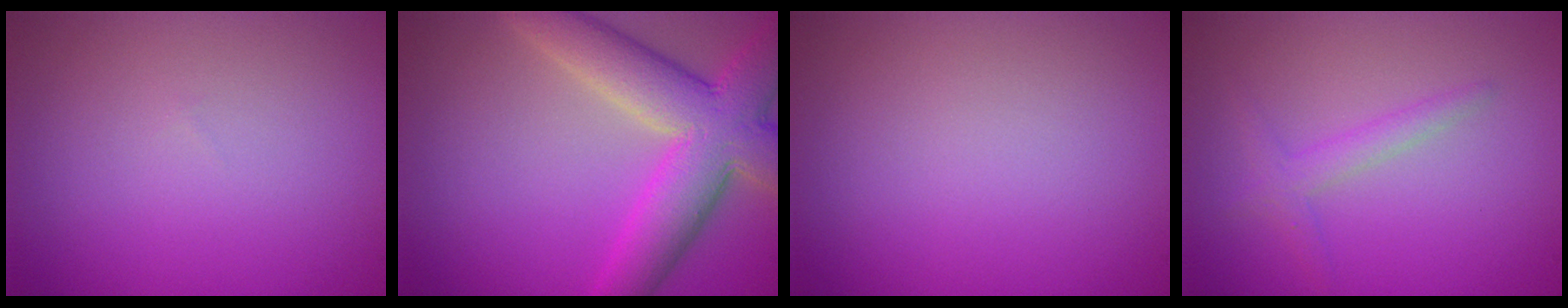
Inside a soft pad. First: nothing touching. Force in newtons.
{"total": 8.6, "press": 8.6, "slide": 0.7}
{"total": 0.0}
{"total": 1.7, "press": 1.7, "slide": 0.1}